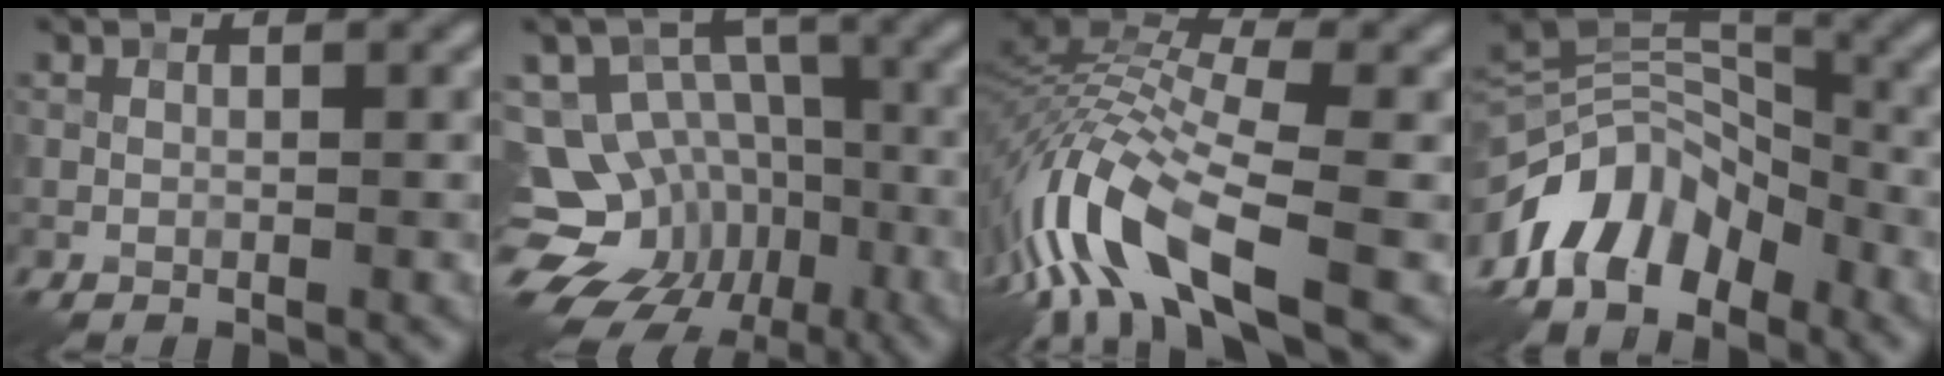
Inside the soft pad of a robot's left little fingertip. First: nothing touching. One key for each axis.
{"total": 15.1, "fx": -7.2, "fy": 12.2, "fz": 5.2, "tx": -0.095, "ty": -0.017, "tz": -0.122}
{"total": 12.1, "fx": -5.4, "fy": 4.7, "fz": 9.8, "tx": -0.202, "ty": 0.005, "tz": -0.108}
{"total": 10.3, "fx": -6.0, "fy": 5.6, "fz": 6.2, "tx": -0.101, "ty": 0.017, "tz": -0.129}